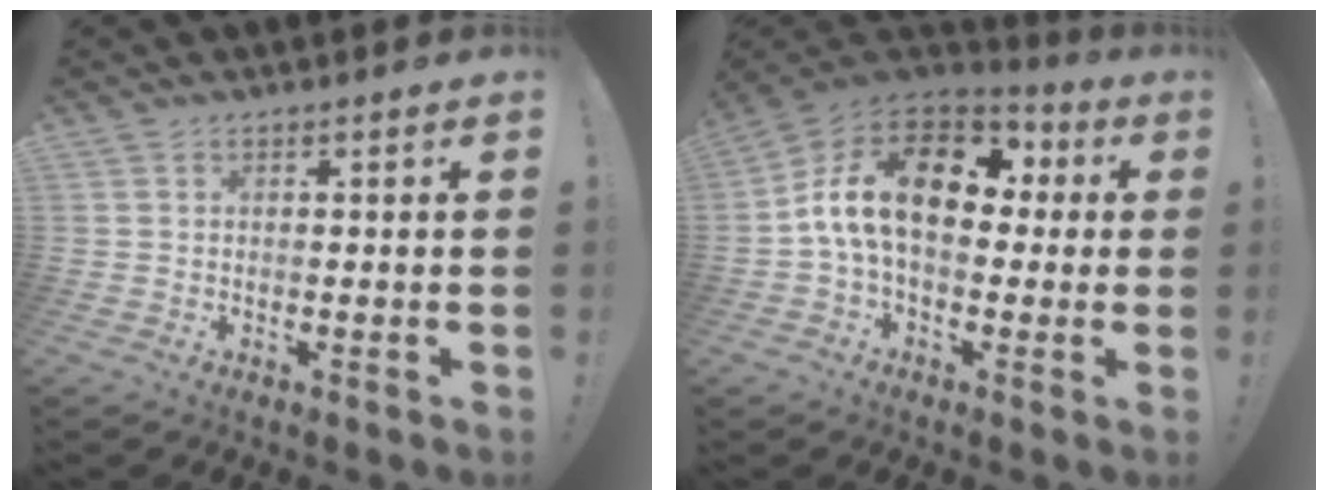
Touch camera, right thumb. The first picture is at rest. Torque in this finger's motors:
{"motor_torque": [2.42, 2.58, 0.68, -0.32, 0.13]}